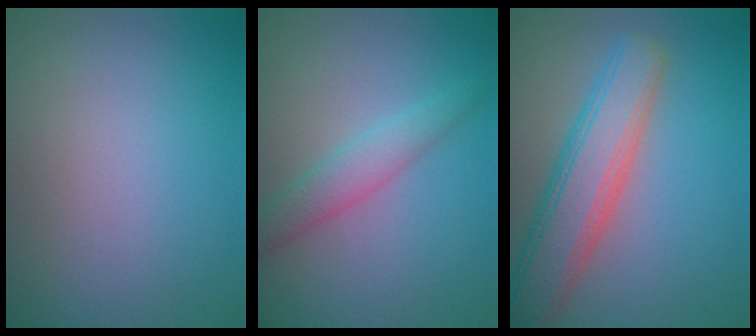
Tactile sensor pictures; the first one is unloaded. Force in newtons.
{"total": 2.6, "press": 2.6, "slide": 0.0}
{"total": 6.4, "press": 6.4, "slide": 0.3}